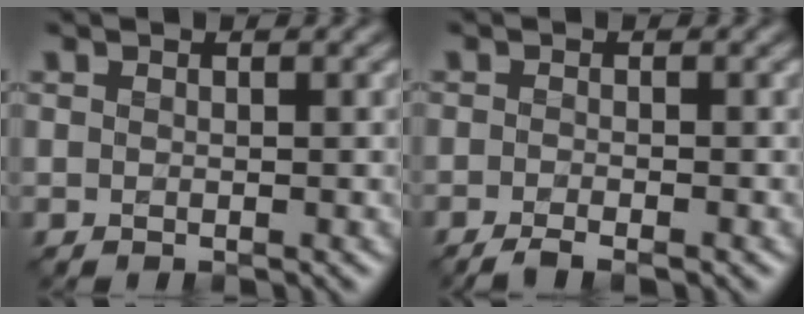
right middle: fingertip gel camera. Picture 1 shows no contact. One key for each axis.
{"total": 2.5, "fx": -1.7, "fy": 0.5, "fz": 1.7, "tx": -0.025, "ty": -0.002, "tz": -0.036}